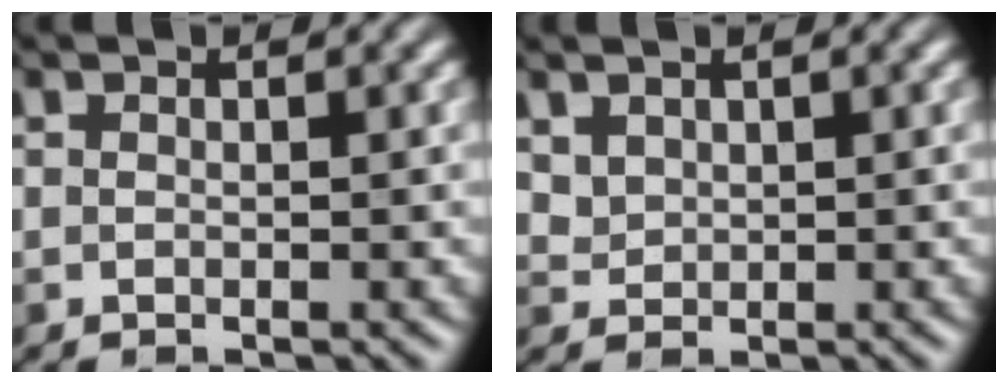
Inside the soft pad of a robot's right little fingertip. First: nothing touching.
{"total": 1.9, "force": [1.2, 1.3, 0.7], "torque": [-0.024, 0.000, 0.040]}